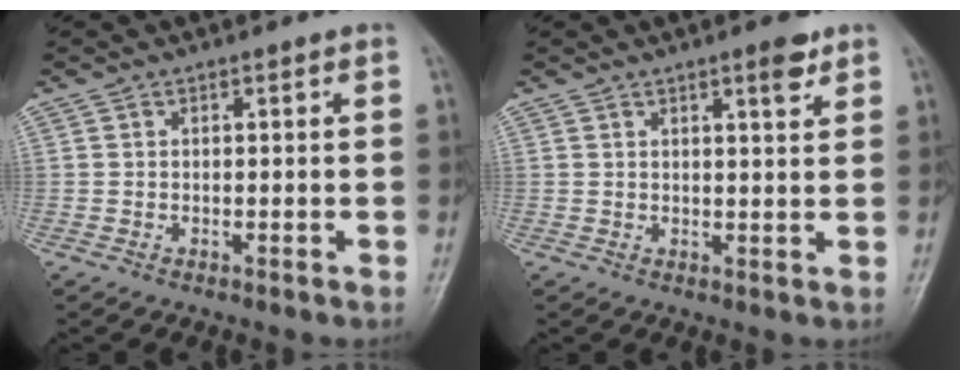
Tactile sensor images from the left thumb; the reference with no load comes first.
{"total": 3.6, "force": [2.3, 0.8, 2.6], "torque": [-0.033, -0.014, 0.033]}